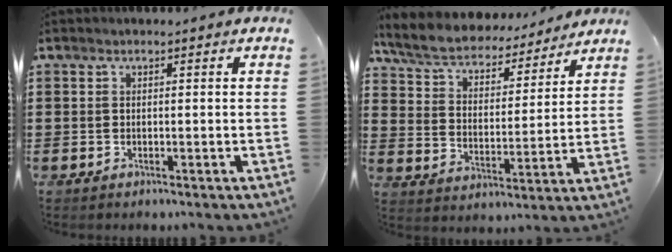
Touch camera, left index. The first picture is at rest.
{"total": 6.7, "force": [6.3, 1.3, 2.1], "torque": [-0.070, -0.039, 0.107]}